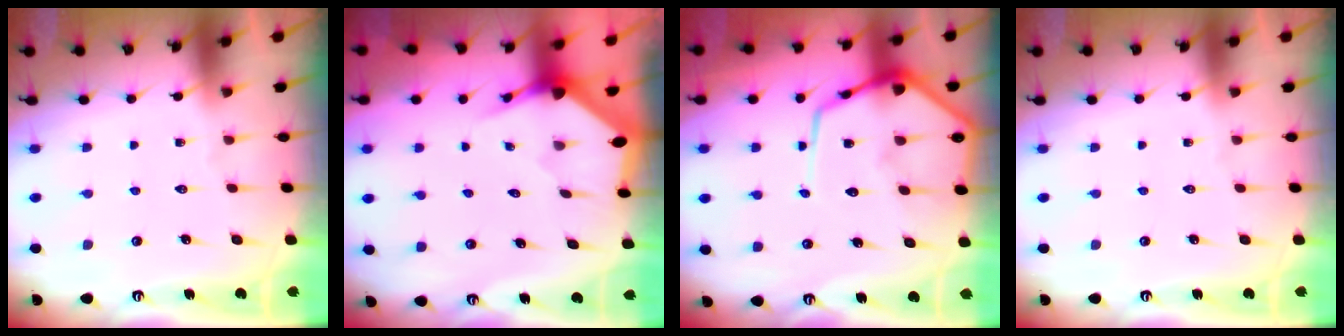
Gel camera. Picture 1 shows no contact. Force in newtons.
{"total": 2.9, "press": 2.9, "slide": 0.2}
{"total": 14.0, "press": 13.9, "slide": 1.3}
{"total": 0.0}